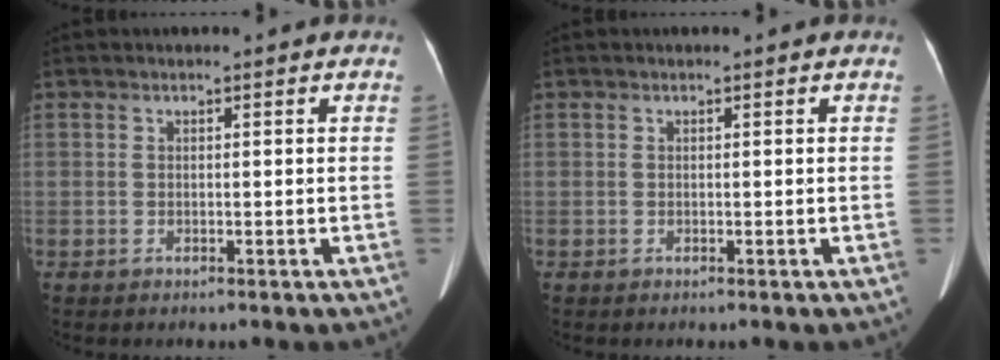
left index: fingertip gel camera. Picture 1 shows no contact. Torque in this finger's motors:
{"motor_torque": [0.00, 0.00, 0.00, 0.00]}